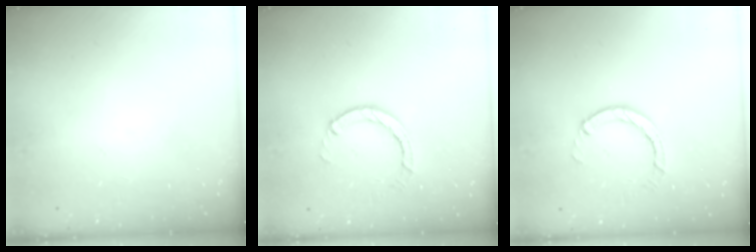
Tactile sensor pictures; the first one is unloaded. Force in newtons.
{"total": 2.9, "press": 2.9, "slide": 0.5}
{"total": 2.9, "press": 2.9, "slide": 0.5}